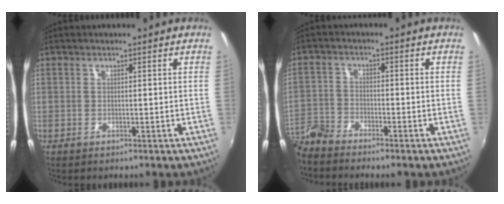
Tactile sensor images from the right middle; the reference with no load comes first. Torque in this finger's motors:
{"motor_torque": [-0.15, -0.54, 0.05, -0.01]}